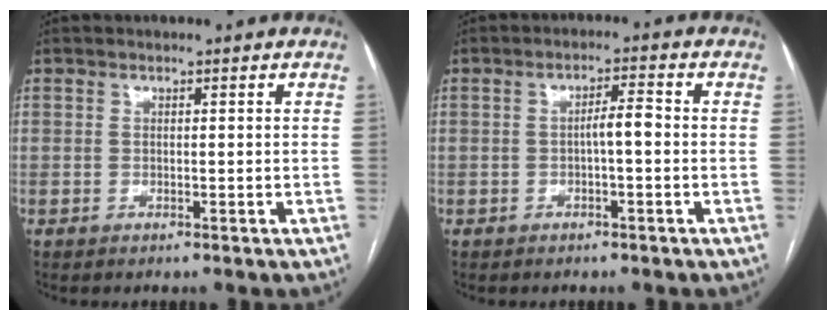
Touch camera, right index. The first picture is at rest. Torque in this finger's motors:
{"motor_torque": [0.59, -0.07, 0.28, 0.09]}